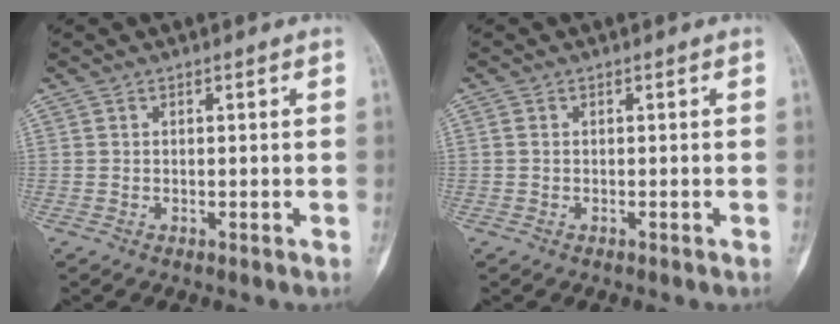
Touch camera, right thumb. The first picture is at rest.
{"total": 0.5, "force": [0.0, 0.4, 0.4], "torque": [-0.005, 0.000, -0.002]}